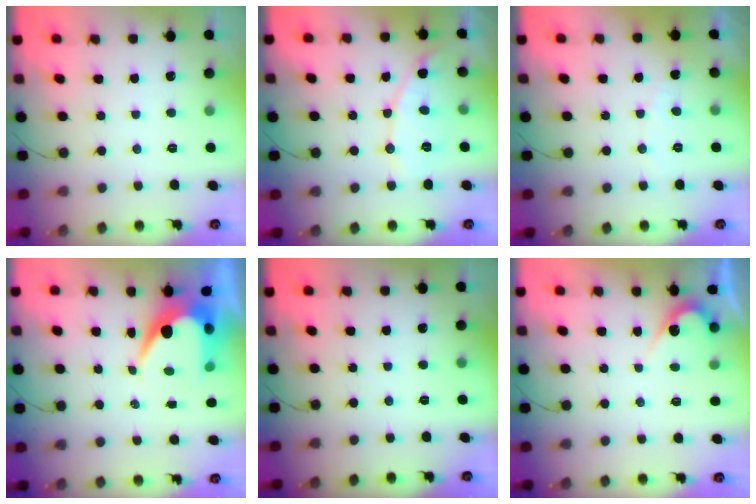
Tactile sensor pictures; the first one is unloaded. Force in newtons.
{"total": 8.1, "press": 8.1, "slide": 0.4}
{"total": 2.8, "press": 2.8, "slide": 0.1}
{"total": 7.9, "press": 7.8, "slide": 0.8}
{"total": 0.0}
{"total": 3.8, "press": 3.8, "slide": 0.2}